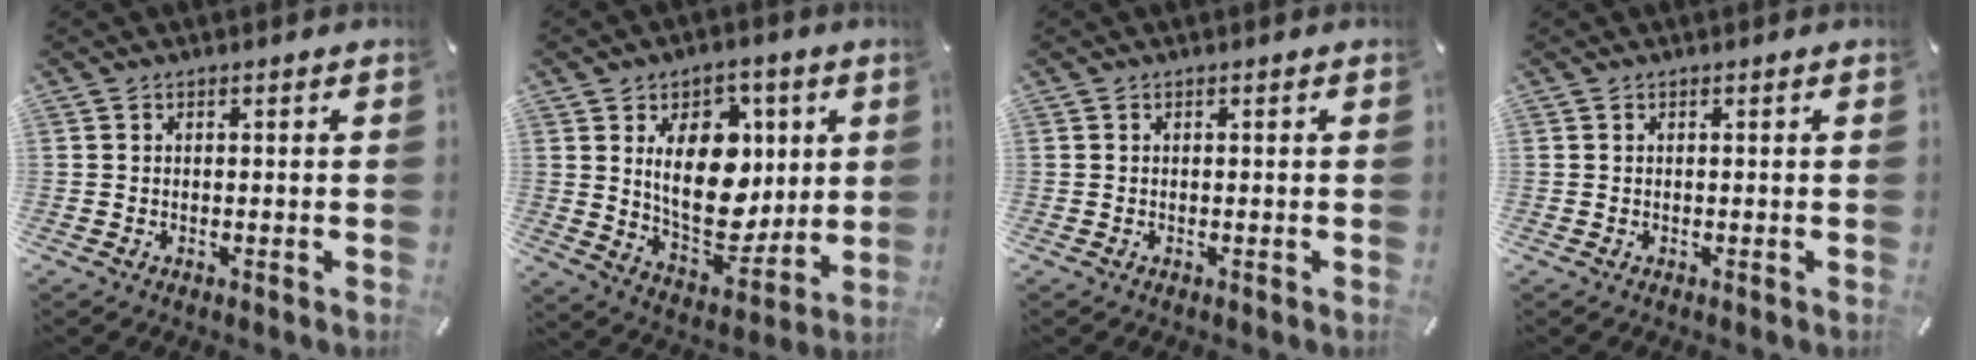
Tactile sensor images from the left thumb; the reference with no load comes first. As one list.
[{"total": 17.6, "force": [4.3, 11.8, 12.3], "torque": [-0.203, -0.022, 0.078]}, {"total": 0.0}, {"total": 0.0}]